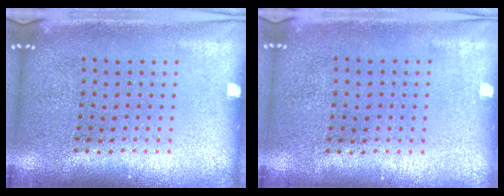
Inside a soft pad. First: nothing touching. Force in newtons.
{"total": 0.0}